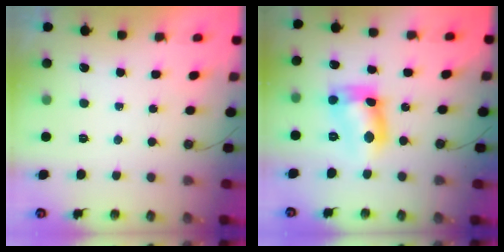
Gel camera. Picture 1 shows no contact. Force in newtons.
{"total": 13.4, "press": 13.4, "slide": 0.9}